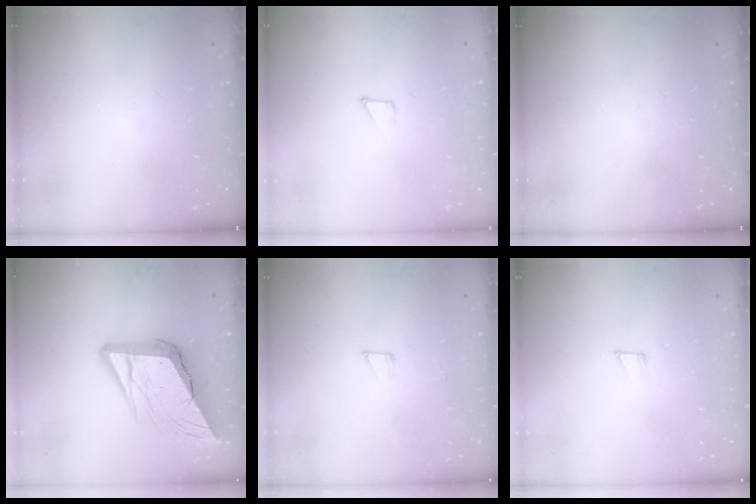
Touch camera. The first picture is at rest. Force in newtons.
{"total": 1.2, "press": 1.2, "slide": 0.0}
{"total": 0.0}
{"total": 18.2, "press": 18.0, "slide": 2.6}
{"total": 2.6, "press": 2.6, "slide": 0.1}
{"total": 2.3, "press": 2.3, "slide": 0.2}